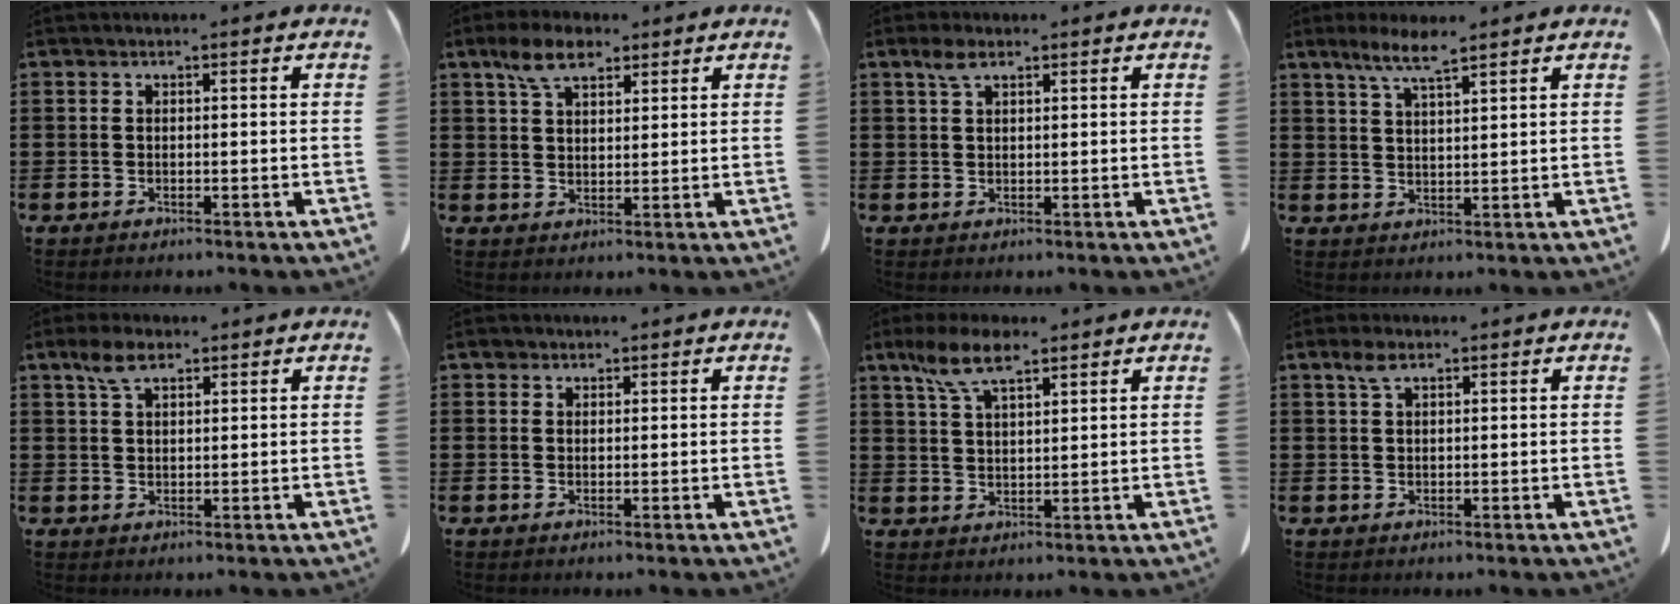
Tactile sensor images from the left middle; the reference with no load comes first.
{"total": 6.1, "force": [4.0, 2.7, 3.7], "torque": [-0.085, 0.008, 0.075]}
{"total": 2.5, "force": [1.4, 1.0, 1.8], "torque": [-0.041, 0.002, 0.027]}
{"total": 5.6, "force": [4.0, 0.6, 4.0], "torque": [-0.087, -0.005, 0.070]}
{"total": 4.1, "force": [2.5, 1.8, 2.8], "torque": [-0.062, 0.005, 0.046]}
{"total": 1.3, "force": [1.1, 0.7, 0.2], "torque": [-0.007, 0.000, 0.022]}
{"total": 7.3, "force": [4.8, 2.2, 5.0], "torque": [-0.109, -0.001, 0.087]}
{"total": 2.3, "force": [1.3, 0.9, 1.7], "torque": [-0.039, 0.003, 0.023]}